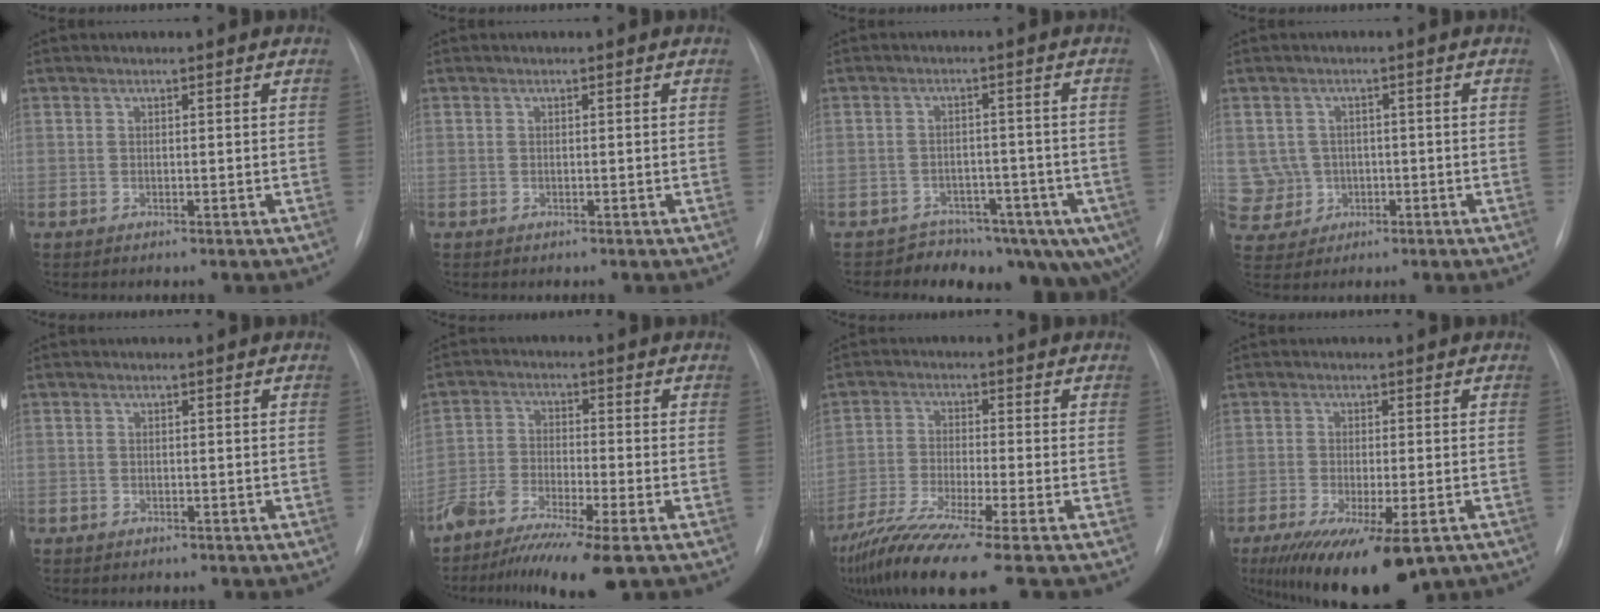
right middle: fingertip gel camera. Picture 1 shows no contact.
{"total": 0.0}
{"total": 10.4, "force": [-7.3, 6.4, 3.8], "torque": [-0.030, 0.027, -0.090]}
{"total": 5.9, "force": [-0.4, 5.9, 0.2], "torque": [-0.007, 0.014, 0.002]}
{"total": 1.3, "force": [-0.9, 1.0, 0.2], "torque": [-0.009, 0.002, -0.011]}
{"total": 9.2, "force": [-6.8, 0.7, 6.2], "torque": [-0.121, -0.022, -0.125]}
{"total": 11.8, "force": [-8.8, -0.9, 7.7], "torque": [-0.142, -0.038, -0.153]}
{"total": 15.0, "force": [-9.9, 4.0, 10.6], "torque": [-0.156, -0.031, -0.149]}